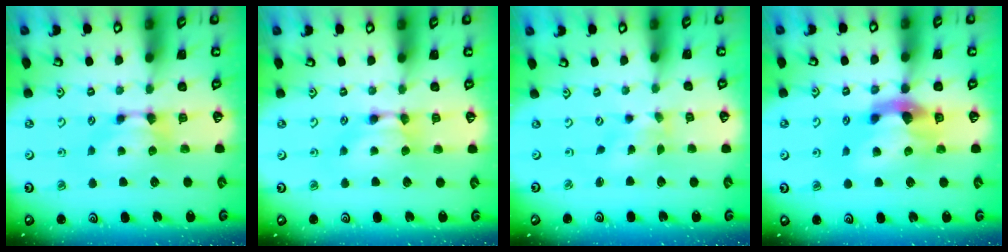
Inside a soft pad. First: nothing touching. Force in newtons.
{"total": 1.6, "press": 1.6, "slide": 0.1}
{"total": 2.9, "press": 2.7, "slide": 0.9}
{"total": 5.1, "press": 4.8, "slide": 1.9}